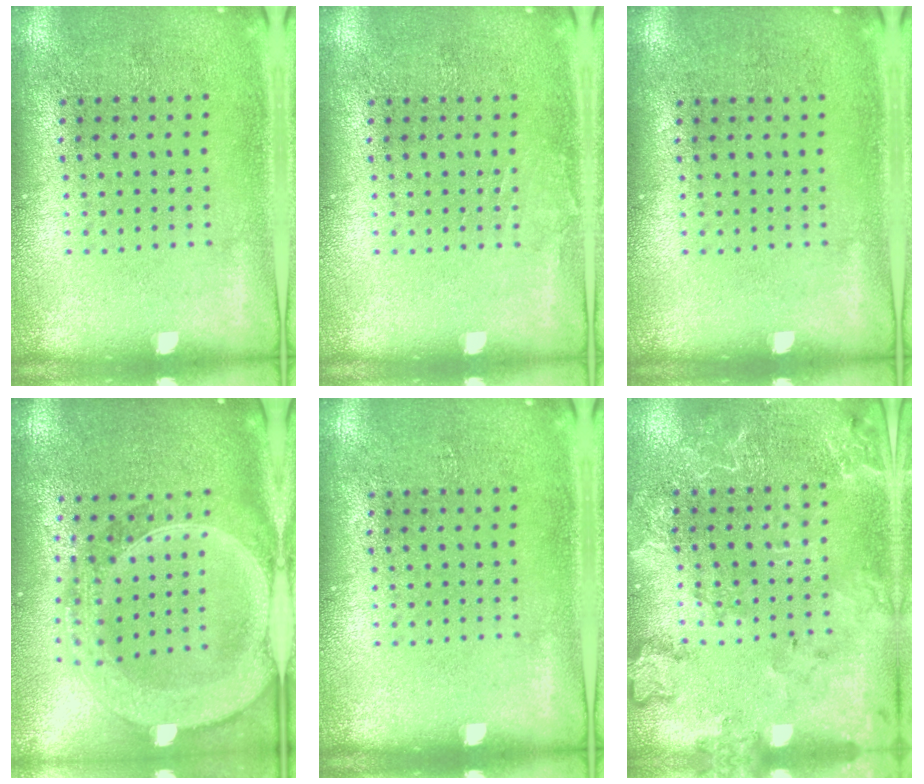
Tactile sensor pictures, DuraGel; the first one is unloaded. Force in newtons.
{"total": 0.6, "press": 0.6, "slide": 0.1}
{"total": 0.0}
{"total": 2.9, "press": 2.5, "slide": 1.4}
{"total": 0.0}
{"total": 2.2, "press": 2.1, "slide": 0.5}